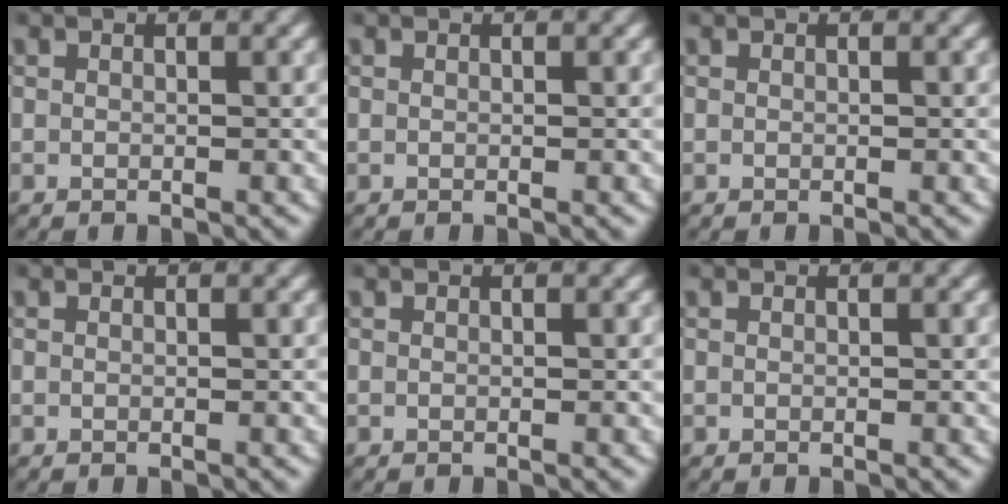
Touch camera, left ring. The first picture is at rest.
{"total": 0.0}
{"total": 0.0}
{"total": 0.0}
{"total": 0.0}
{"total": 0.0}